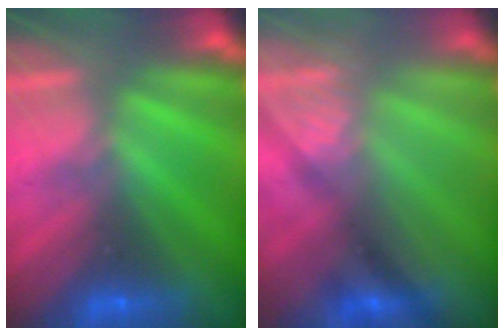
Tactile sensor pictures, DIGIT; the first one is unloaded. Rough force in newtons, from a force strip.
{"total": 2.7}